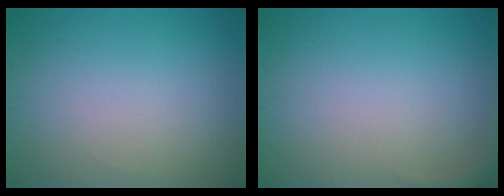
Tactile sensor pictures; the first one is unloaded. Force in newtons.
{"total": 1.1, "press": 1.1, "slide": 0.1}